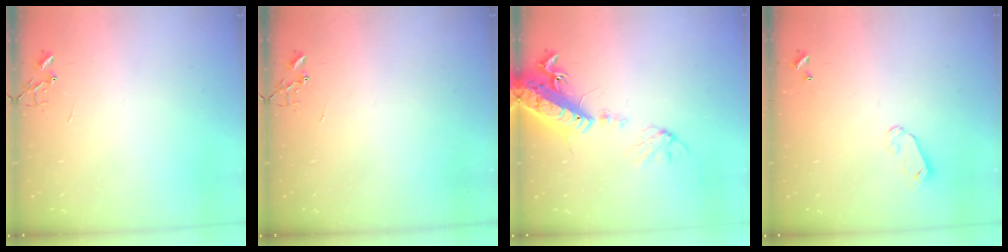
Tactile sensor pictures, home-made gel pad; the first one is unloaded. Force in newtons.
{"total": 0.0}
{"total": 17.9, "press": 17.4, "slide": 3.9}
{"total": 4.1, "press": 4.0, "slide": 0.4}